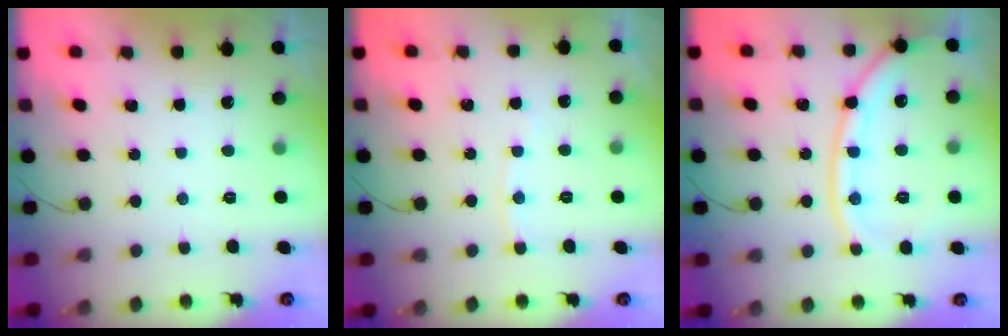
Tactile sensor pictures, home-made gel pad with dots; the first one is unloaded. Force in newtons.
{"total": 3.9, "press": 3.9, "slide": 0.6}
{"total": 14.5, "press": 14.4, "slide": 1.6}